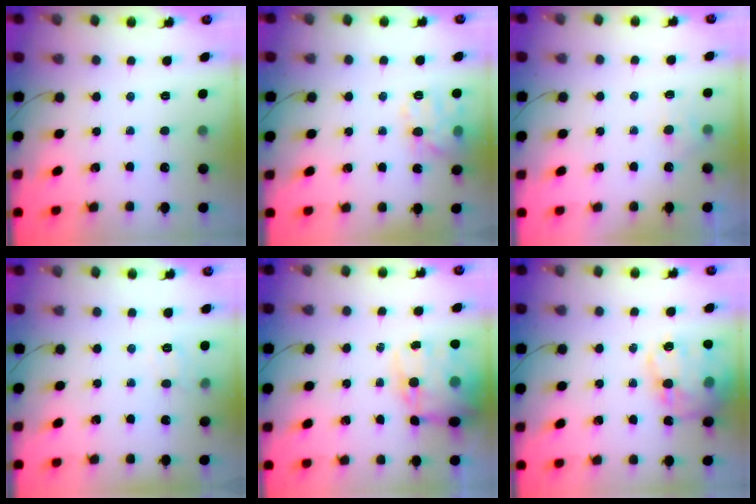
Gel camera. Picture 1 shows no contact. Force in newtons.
{"total": 9.4, "press": 9.4, "slide": 0.4}
{"total": 3.9, "press": 3.6, "slide": 1.5}
{"total": 7.1, "press": 6.9, "slide": 1.5}
{"total": 16.1, "press": 15.6, "slide": 3.6}
{"total": 19.1, "press": 18.8, "slide": 3.2}